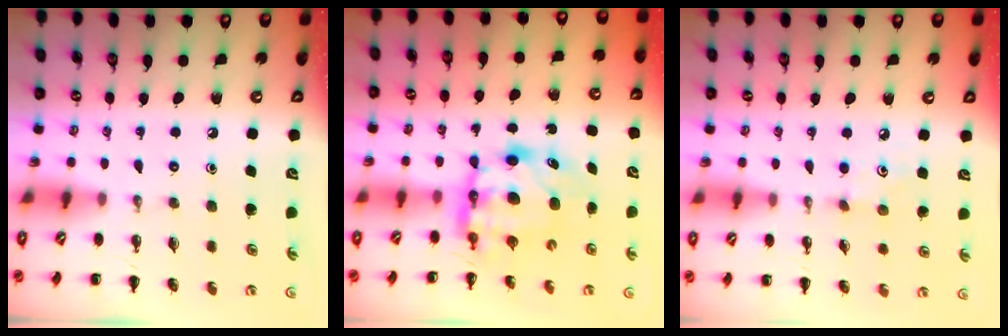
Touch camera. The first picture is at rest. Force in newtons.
{"total": 5.6, "press": 5.5, "slide": 1.1}
{"total": 3.5, "press": 3.3, "slide": 1.0}